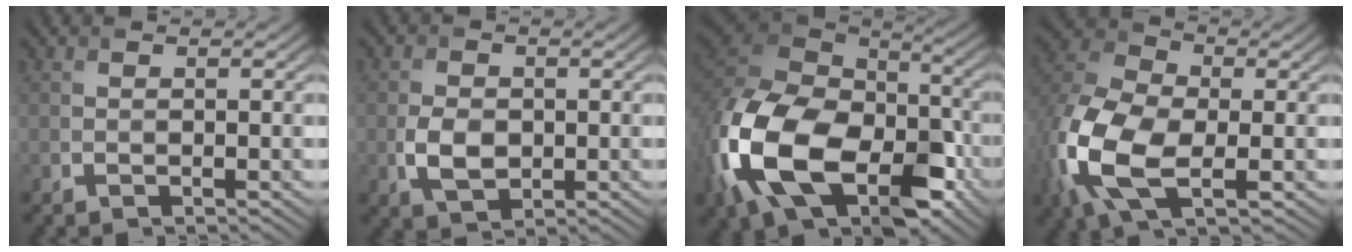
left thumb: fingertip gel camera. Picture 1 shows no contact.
{"total": 4.1, "force": [-0.5, 2.9, 2.8], "torque": [-0.064, -0.007, -0.010]}
{"total": 20.1, "force": [-7.6, 12.8, 13.4], "torque": [-0.327, -0.045, -0.130]}
{"total": 14.8, "force": [-4.0, 8.7, 11.2], "torque": [-0.297, -0.024, -0.082]}